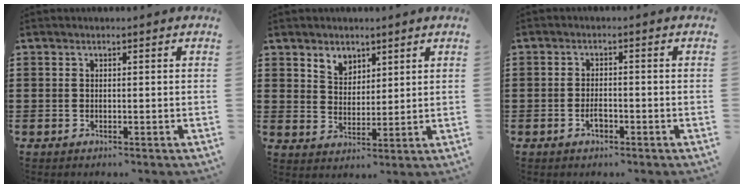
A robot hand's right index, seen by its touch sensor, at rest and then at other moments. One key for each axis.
{"total": 4.1, "fx": 3.1, "fy": 2.6, "fz": 0.5, "tx": -0.023, "ty": 0.005, "tz": 0.059}
{"total": 2.4, "fx": -1.1, "fy": 1.0, "fz": 1.8, "tx": -0.036, "ty": 0.001, "tz": -0.019}